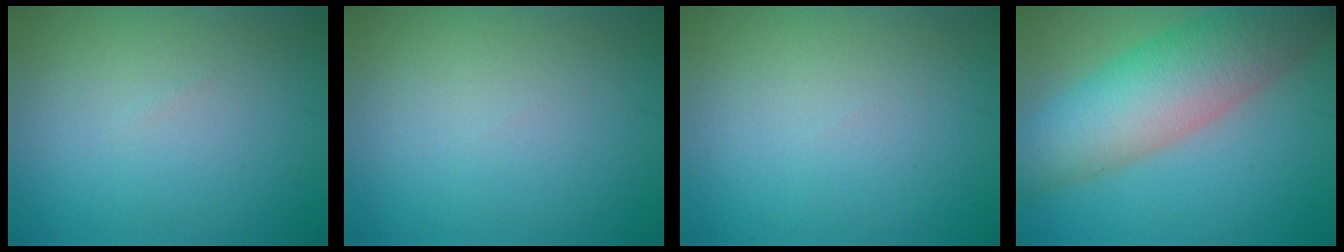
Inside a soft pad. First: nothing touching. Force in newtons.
{"total": 0.0}
{"total": 0.0}
{"total": 9.2, "press": 9.2, "slide": 0.3}